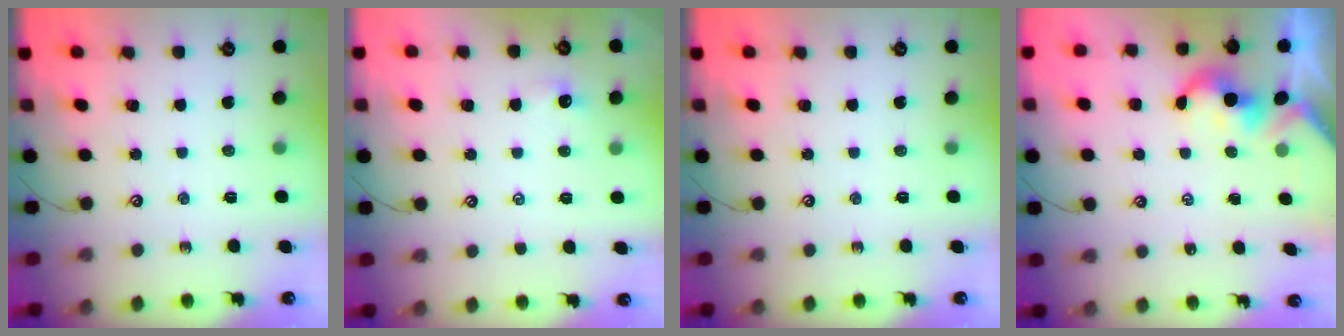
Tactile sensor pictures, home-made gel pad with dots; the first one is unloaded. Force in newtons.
{"total": 2.1, "press": 2.1, "slide": 0.3}
{"total": 0.0}
{"total": 2.0, "press": 1.9, "slide": 0.4}